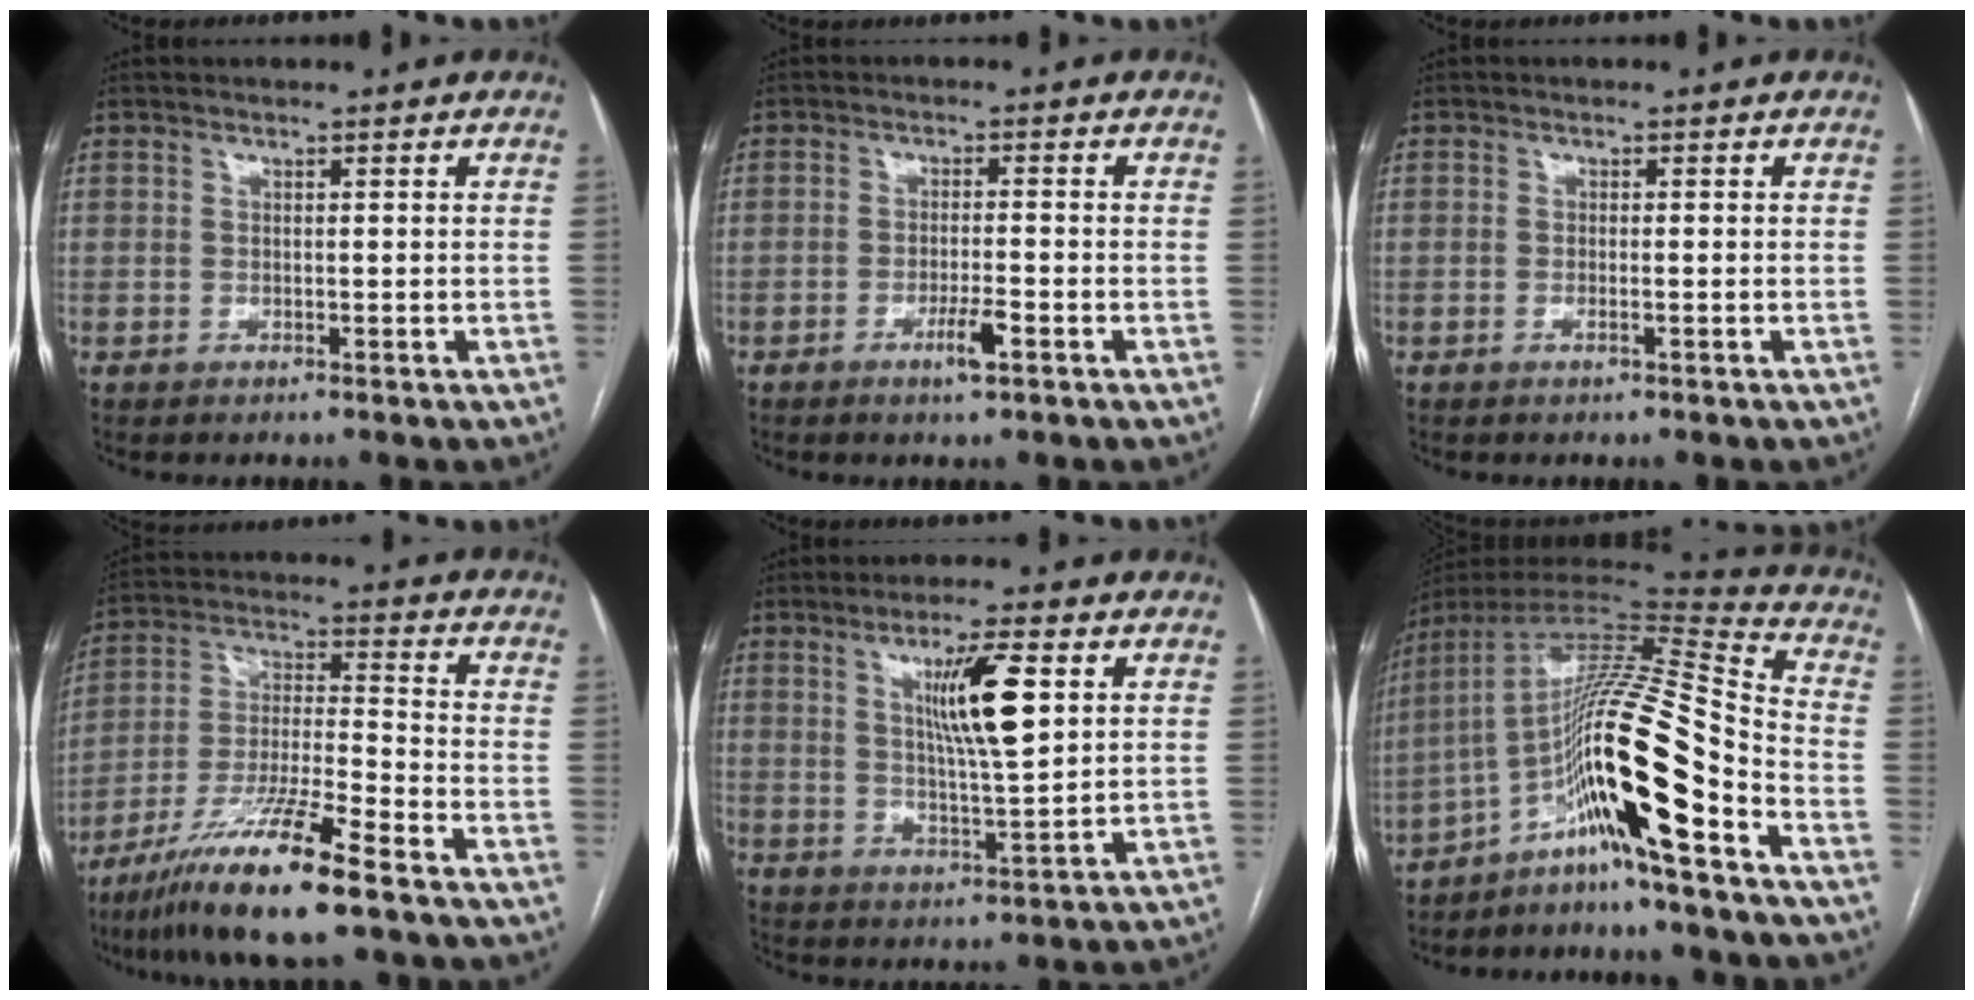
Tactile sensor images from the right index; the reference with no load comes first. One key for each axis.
{"total": 3.6, "fx": -1.9, "fy": 0.2, "fz": 3.0, "tx": -0.056, "ty": -0.004, "tz": -0.033}
{"total": 0.9, "fx": -0.4, "fy": -0.1, "fz": 0.8, "tx": -0.016, "ty": 0.000, "tz": -0.006}
{"total": 14.7, "fx": -9.8, "fy": 0.3, "fz": 11.0, "tx": -0.218, "ty": -0.031, "tz": -0.179}
{"total": 9.6, "fx": 3.2, "fy": 0.7, "fz": 9.0, "tx": -0.156, "ty": -0.003, "tz": 0.055}
{"total": 17.6, "fx": -8.9, "fy": -0.8, "fz": 15.2, "tx": -0.271, "ty": 0.013, "tz": -0.159}